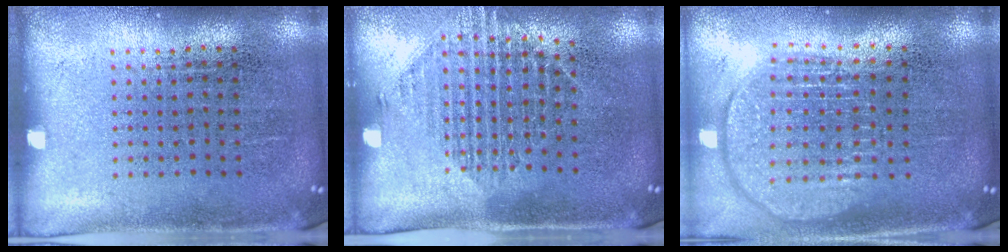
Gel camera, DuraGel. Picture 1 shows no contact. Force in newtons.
{"total": 1.6, "press": 1.3, "slide": 0.9}
{"total": 1.9, "press": 1.6, "slide": 1.0}